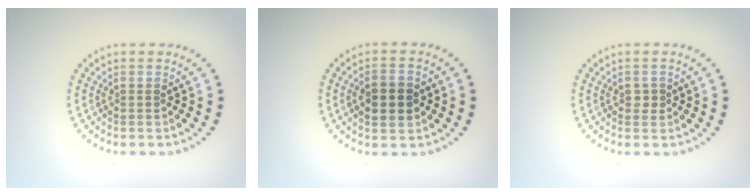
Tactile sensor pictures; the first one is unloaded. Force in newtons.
{"total": 3.7, "press": 3.7, "slide": 0.2}
{"total": 1.0, "press": 1.0, "slide": 0.2}